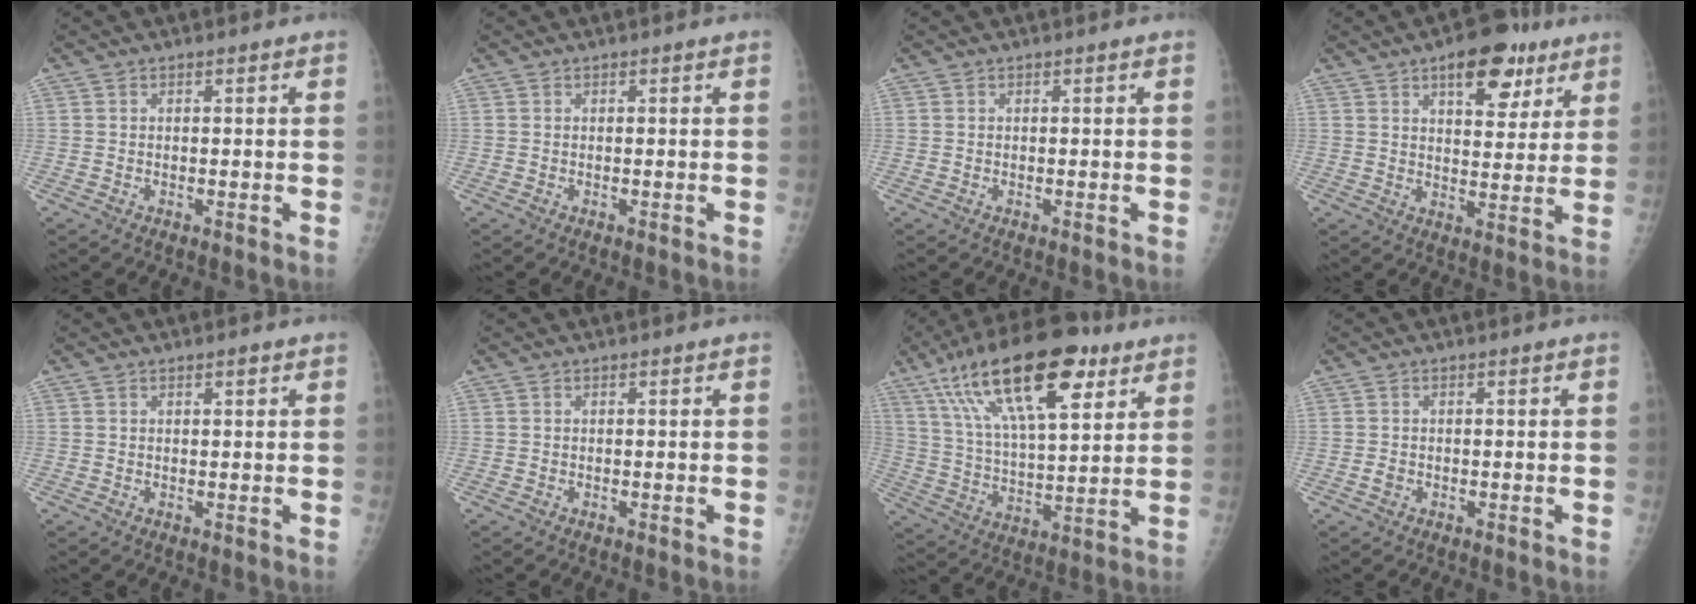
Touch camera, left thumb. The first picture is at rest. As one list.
[{"total": 0.0}, {"total": 0.0}, {"total": 12.0, "force": [6.8, 5.9, 7.8], "torque": [-0.071, -0.026, 0.094]}, {"total": 0.9, "force": [0.6, 0.3, 0.6], "torque": [-0.007, -0.002, 0.010]}, {"total": 0.0}, {"total": 24.1, "force": [12.8, 9.0, 18.3], "torque": [-0.301, -0.023, 0.221]}, {"total": 1.1, "force": [-0.3, 0.9, 0.6], "torque": [-0.009, 0.001, -0.004]}]